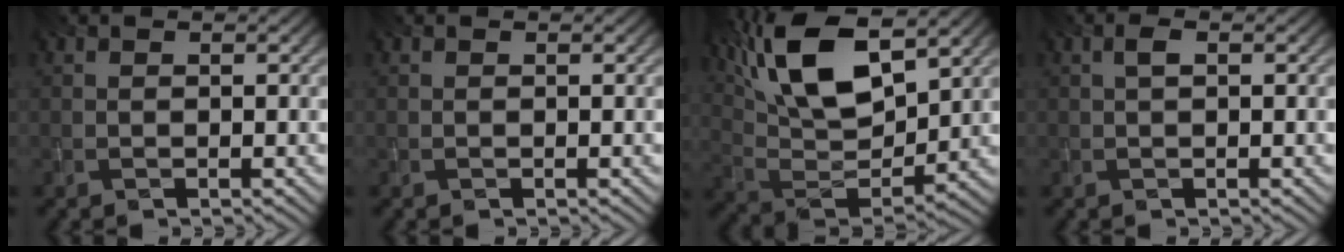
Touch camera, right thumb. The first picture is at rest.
{"total": 0.0}
{"total": 15.3, "force": [8.2, 6.3, 11.3], "torque": [-0.240, 0.008, 0.151]}
{"total": 1.2, "force": [0.3, 0.4, 1.1], "torque": [-0.027, 0.004, 0.005]}